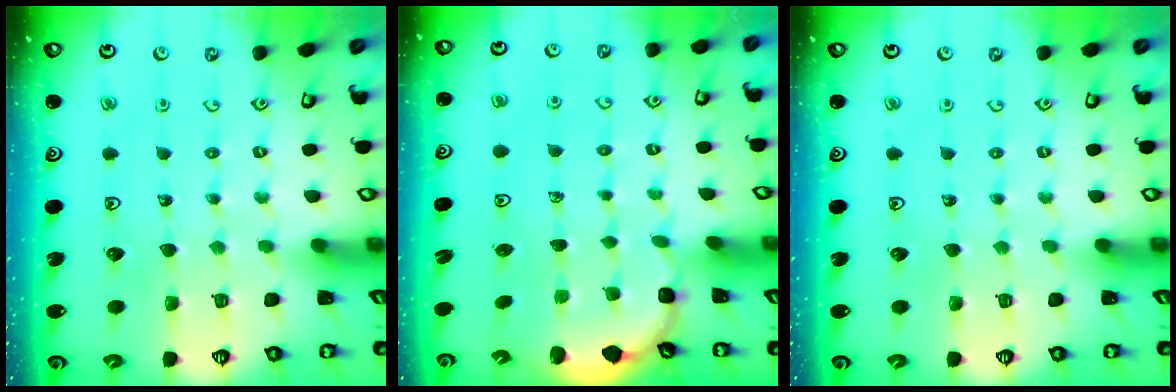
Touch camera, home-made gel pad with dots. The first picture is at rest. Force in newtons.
{"total": 3.7, "press": 3.4, "slide": 1.6}
{"total": 0.0}